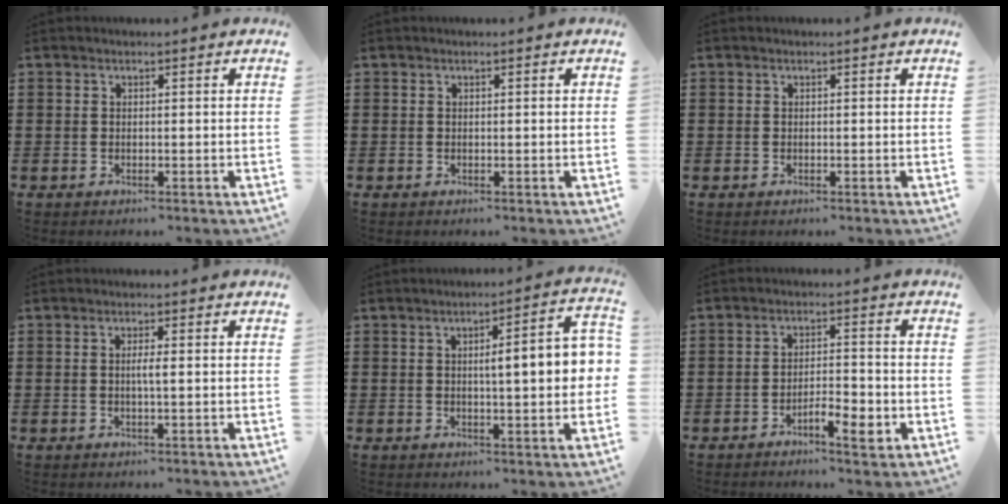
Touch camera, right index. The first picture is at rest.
{"total": 0.0}
{"total": 0.0}
{"total": 1.8, "force": [0.0, 0.1, 1.8], "torque": [-0.034, -0.003, -0.002]}
{"total": 7.3, "force": [0.5, 1.3, 7.2], "torque": [-0.106, -0.007, -0.001]}
{"total": 4.8, "force": [-2.8, 1.3, 3.7], "torque": [-0.059, 0.006, -0.049]}